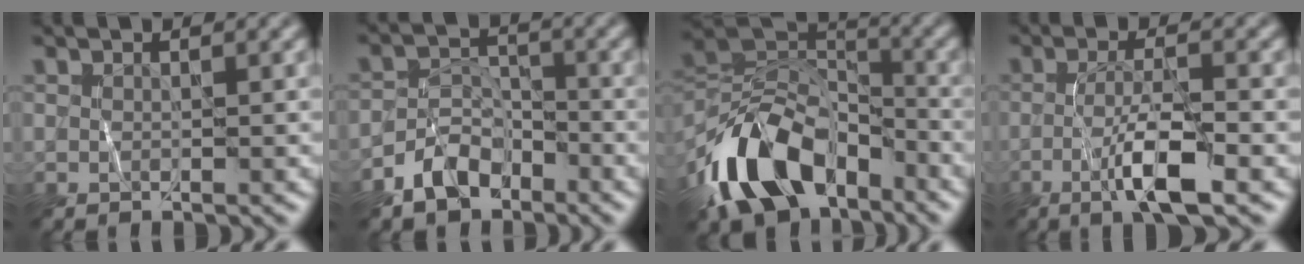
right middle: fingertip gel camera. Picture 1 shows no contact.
{"total": 4.4, "force": [-2.9, 2.8, 1.8], "torque": [-0.026, 0.003, -0.061]}
{"total": 12.4, "force": [-7.0, 7.3, 7.3], "torque": [-0.136, 0.001, -0.138]}
{"total": 5.3, "force": [-2.0, 0.9, 4.9], "torque": [-0.087, 0.003, -0.039]}